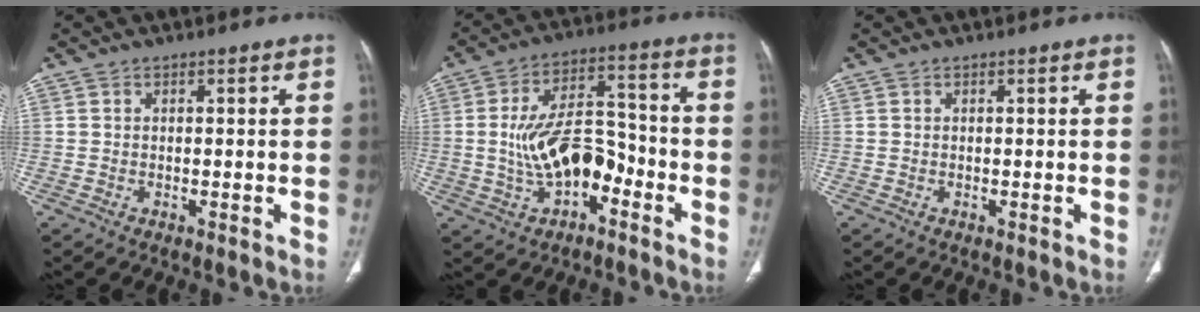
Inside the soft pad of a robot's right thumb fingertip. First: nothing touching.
{"total": 13.0, "force": [-3.5, 7.3, 10.2], "torque": [-0.163, 0.044, -0.062]}
{"total": 0.0}